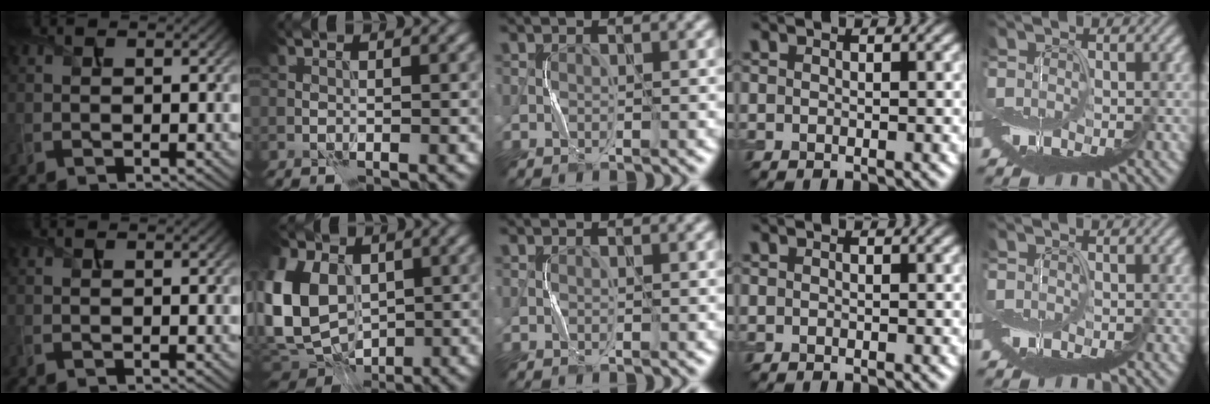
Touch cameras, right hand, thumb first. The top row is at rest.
{"index": {"total": 11.8, "force": [0.4, 8.4, 8.3], "torque": [-0.197, -0.007, -0.002]}}